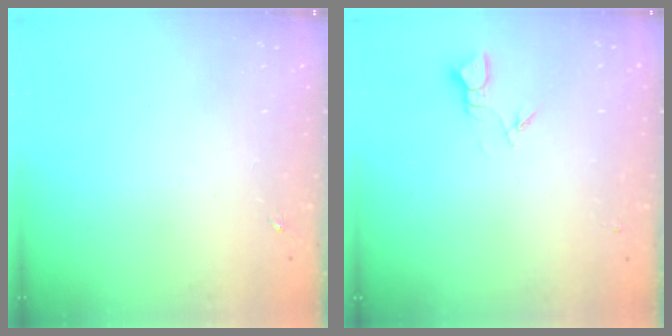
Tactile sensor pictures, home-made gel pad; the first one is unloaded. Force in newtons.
{"total": 2.7, "press": 2.7, "slide": 0.3}